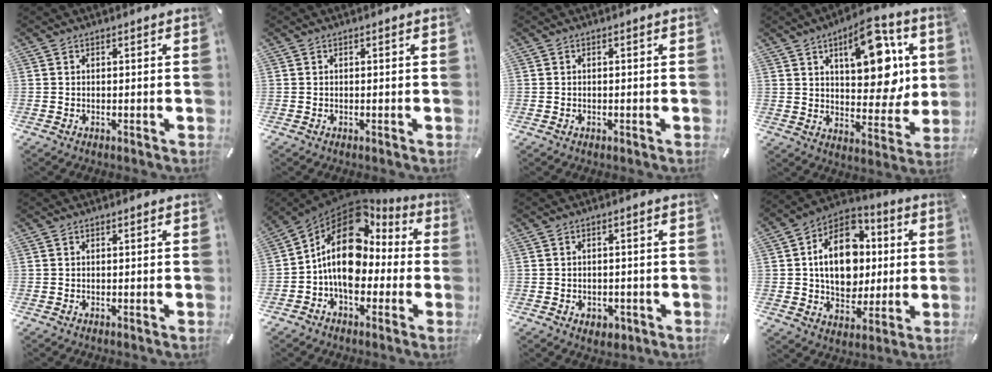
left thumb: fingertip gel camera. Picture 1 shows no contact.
{"total": 0.0}
{"total": 0.7, "force": [-0.1, 0.6, 0.4], "torque": [-0.007, 0.003, -0.003]}
{"total": 16.8, "force": [7.3, 8.8, 12.4], "torque": [-0.160, -0.034, 0.121]}
{"total": 0.0}
{"total": 15.9, "force": [1.5, 11.4, 11.0], "torque": [-0.206, -0.013, 0.023]}
{"total": 3.0, "force": [-0.9, 2.5, 1.4], "torque": [-0.017, 0.001, -0.019]}
{"total": 17.3, "force": [1.1, 13.4, 10.9], "torque": [-0.189, 0.002, 0.023]}